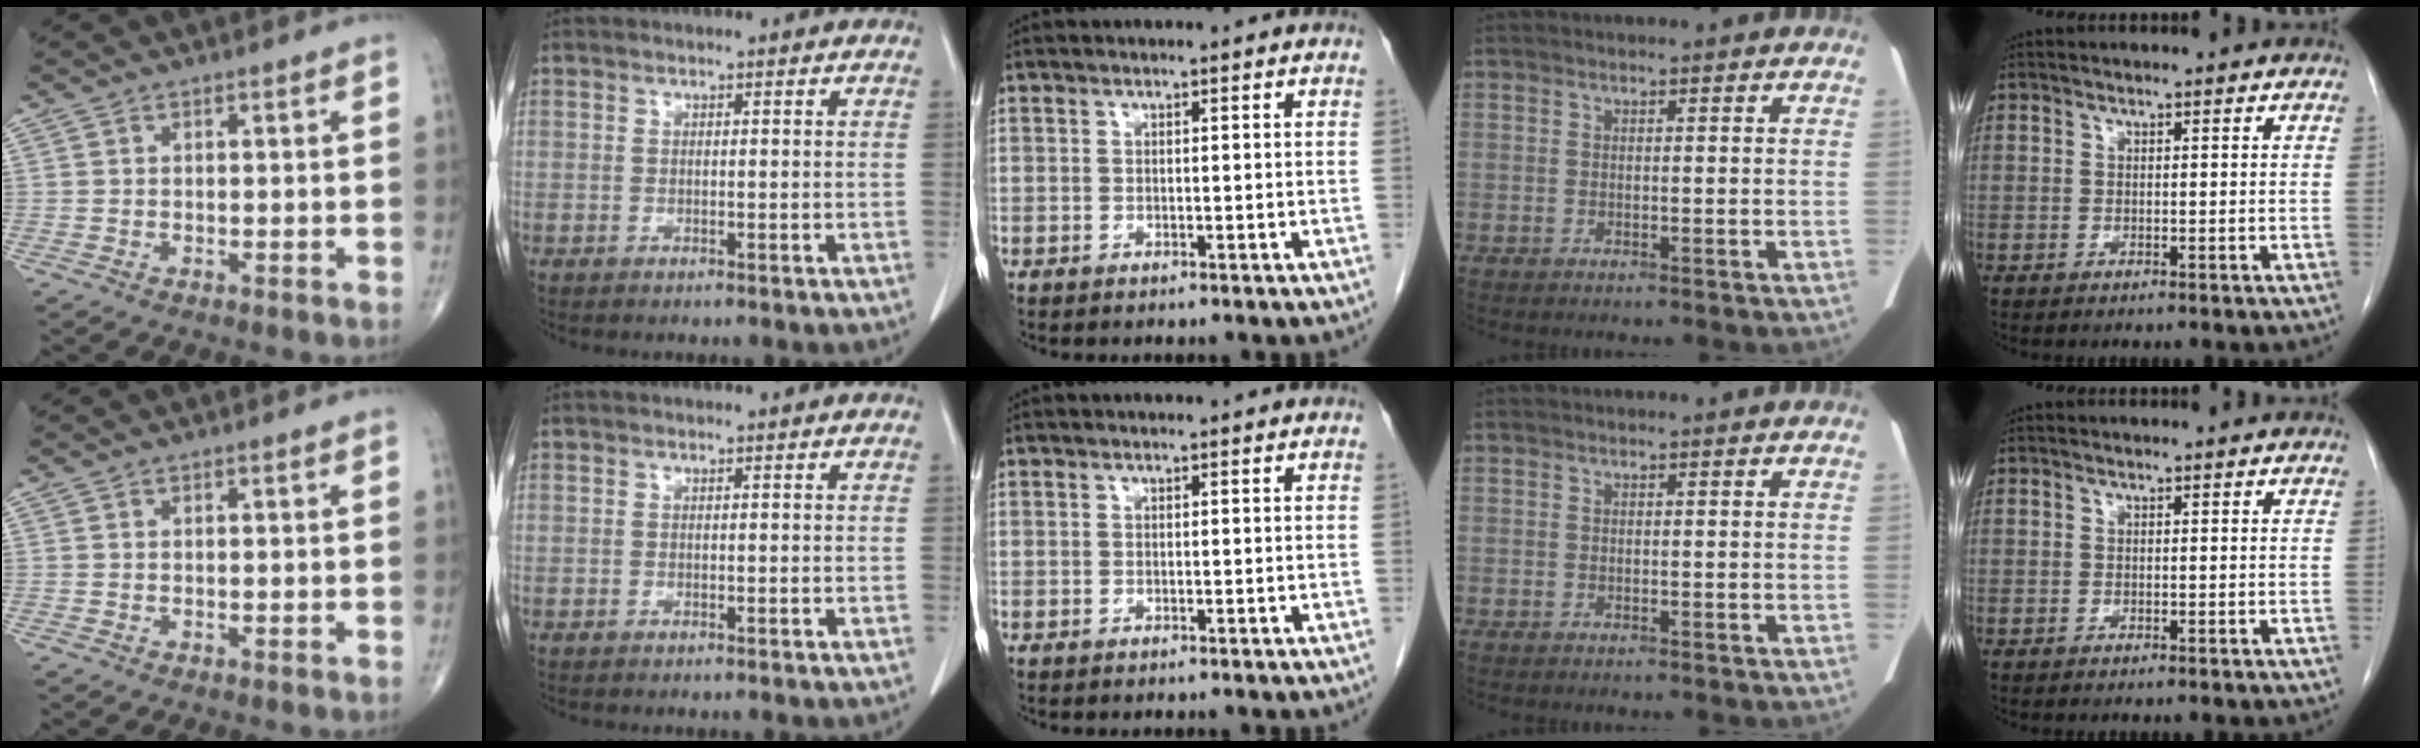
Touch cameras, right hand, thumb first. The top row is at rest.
{}